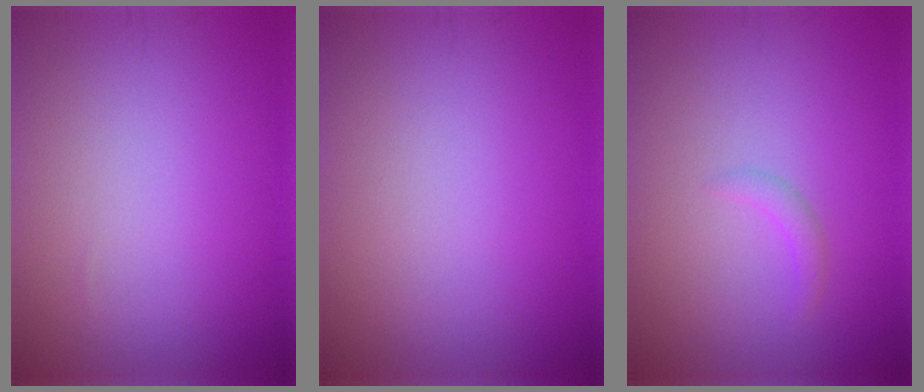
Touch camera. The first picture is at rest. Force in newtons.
{"total": 0.0}
{"total": 1.0, "press": 1.0, "slide": 0.0}